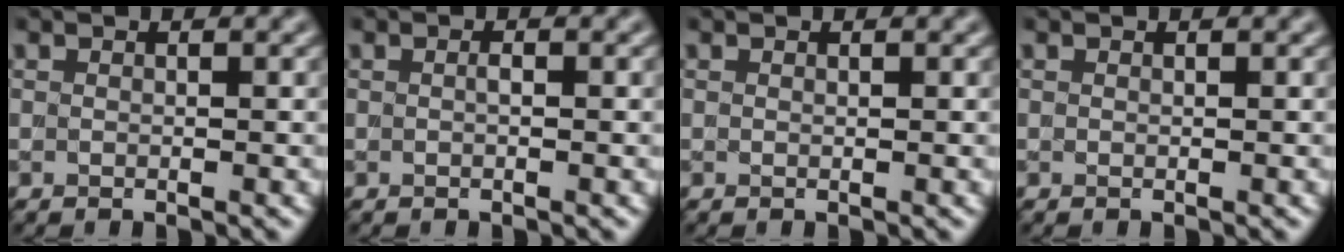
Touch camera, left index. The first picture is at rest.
{"total": 0.6, "force": [0.1, 0.1, 0.6], "torque": [-0.010, 0.001, 0.000]}
{"total": 0.0}
{"total": 0.0}